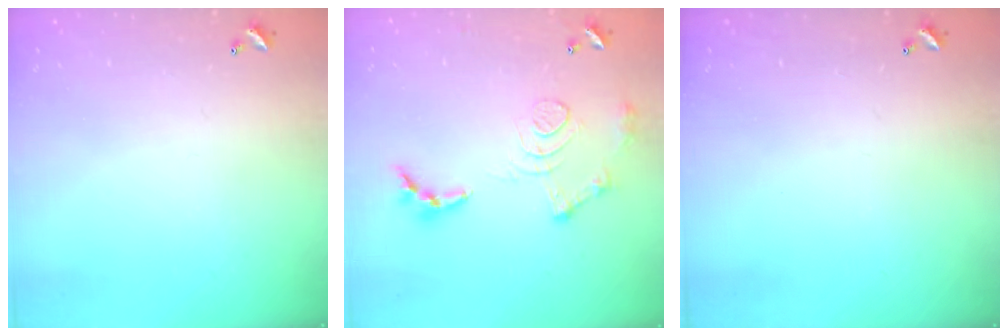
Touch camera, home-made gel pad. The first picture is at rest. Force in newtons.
{"total": 12.5, "press": 12.5, "slide": 1.1}
{"total": 0.0}